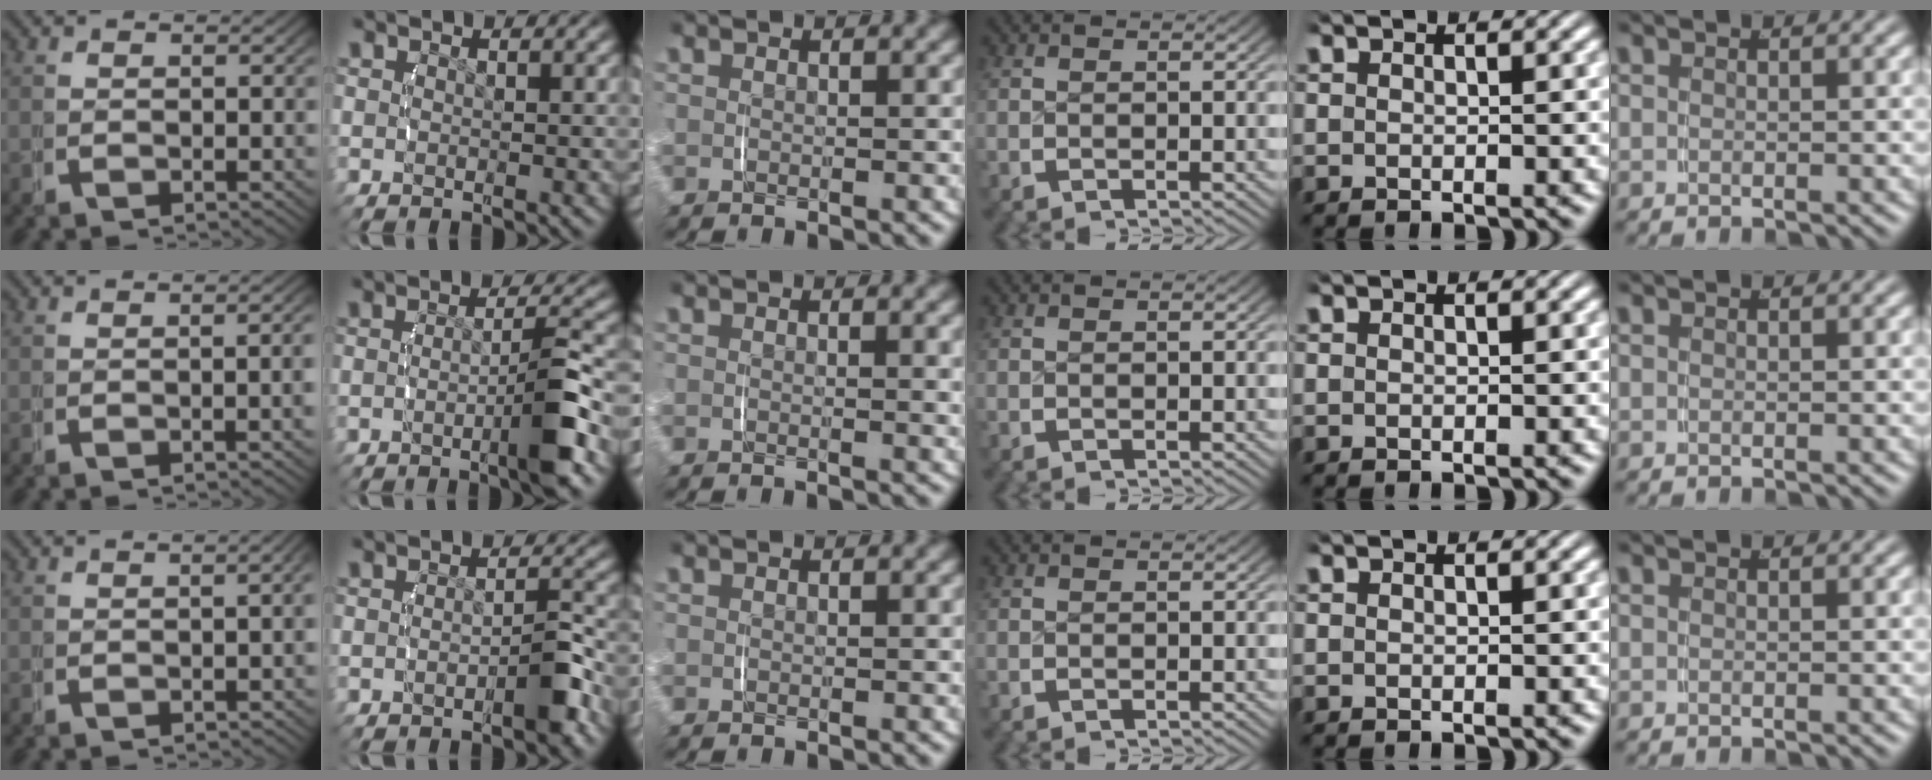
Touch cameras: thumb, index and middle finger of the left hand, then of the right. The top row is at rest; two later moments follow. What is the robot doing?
{"motion": "lift_and_place", "object": "jewelry box"}